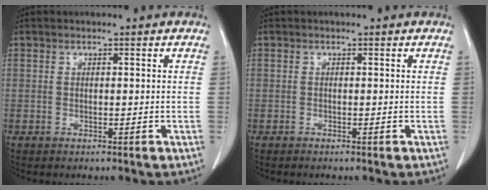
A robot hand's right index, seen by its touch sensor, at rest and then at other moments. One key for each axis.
{"total": 0.0}